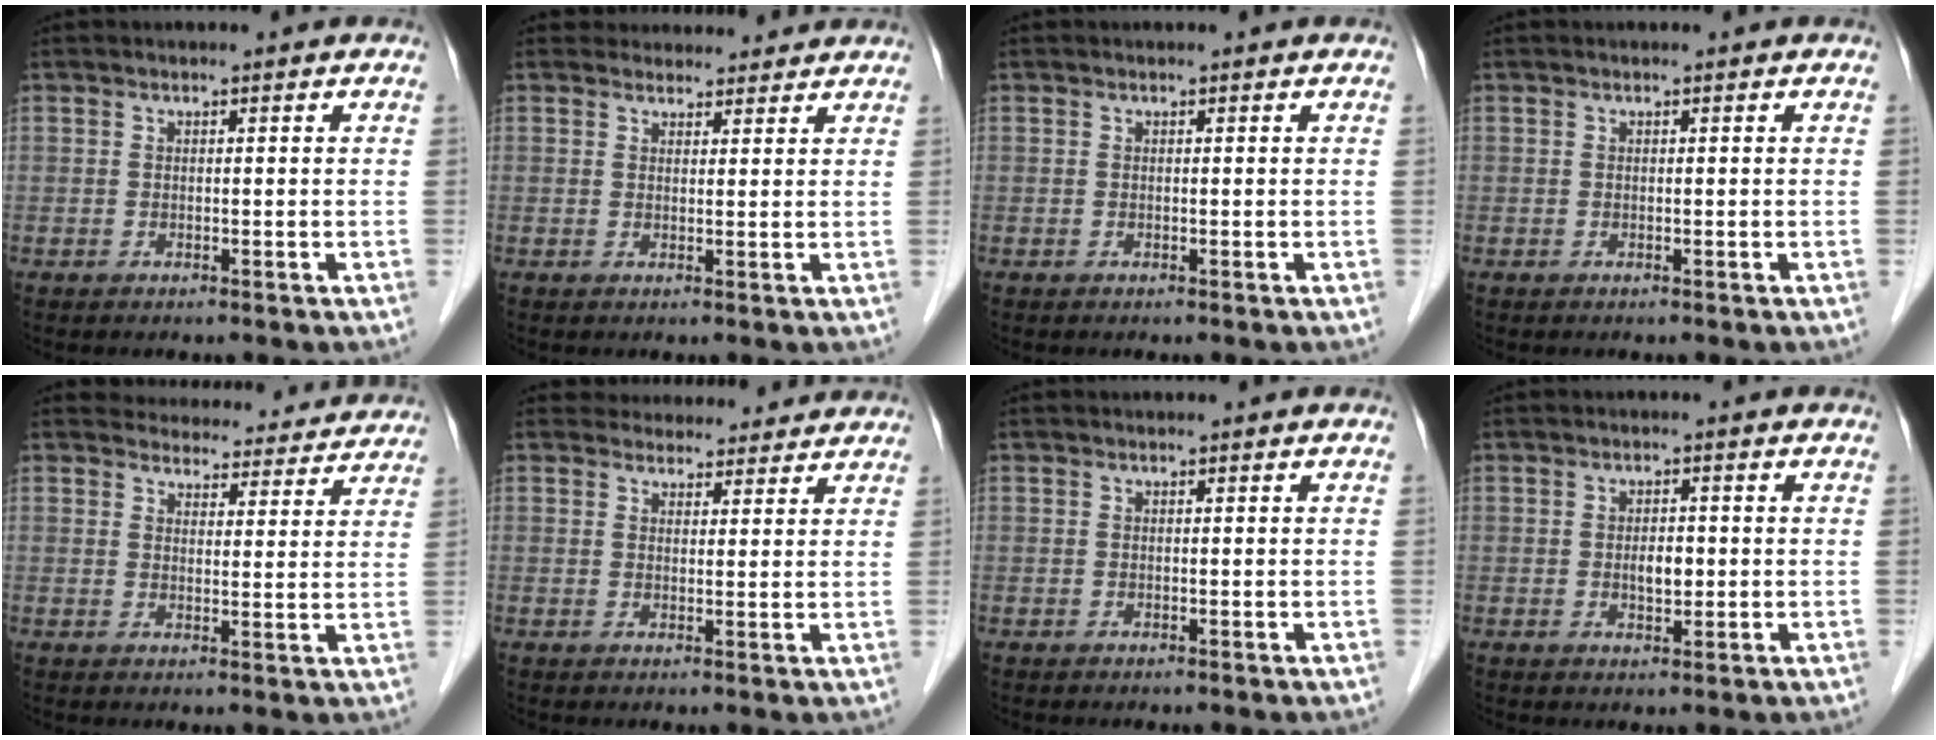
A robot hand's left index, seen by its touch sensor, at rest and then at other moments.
{"total": 4.8, "force": [4.4, 1.8, -0.1], "torque": [0.010, 0.011, 0.050]}
{"total": 0.0}
{"total": 0.0}
{"total": 15.1, "force": [14.4, 4.1, 1.9], "torque": [0.004, -0.007, 0.154]}
{"total": 7.5, "force": [7.1, 2.5, 0.5], "torque": [0.015, 0.013, 0.072]}
{"total": 0.0}
{"total": 2.6, "force": [-0.4, 1.3, 2.2], "torque": [-0.038, -0.003, -0.006]}